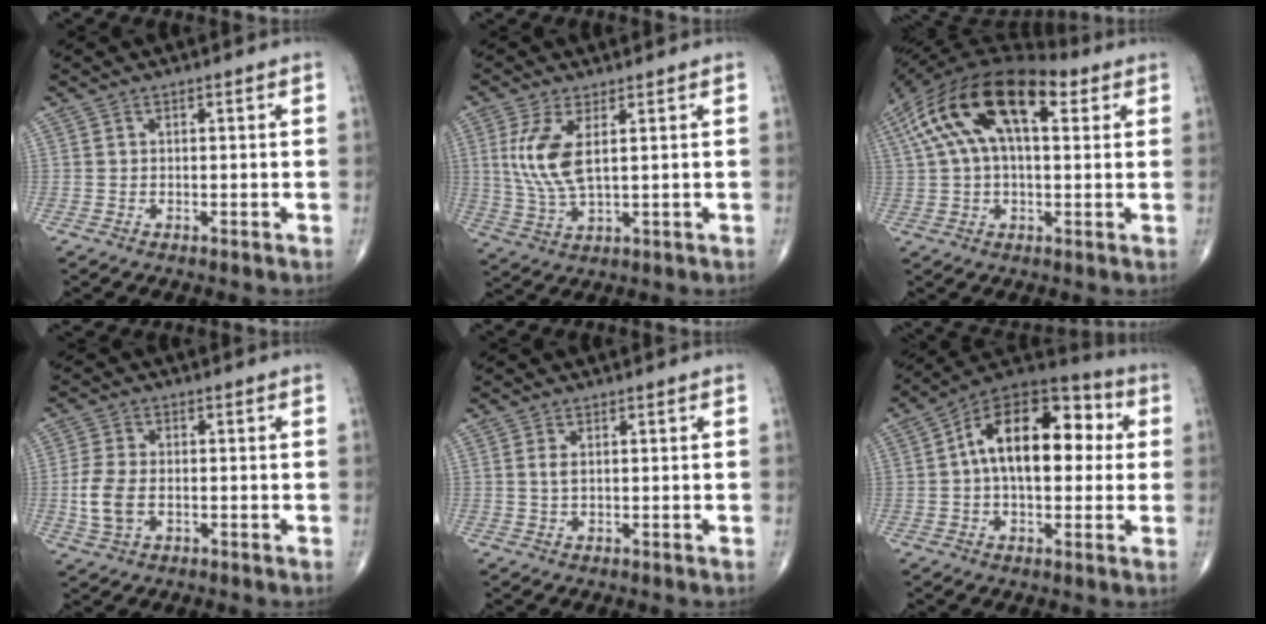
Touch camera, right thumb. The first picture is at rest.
{"total": 8.5, "force": [2.1, 3.0, 7.7], "torque": [-0.180, -0.013, 0.050]}
{"total": 19.4, "force": [6.4, 9.2, 15.9], "torque": [-0.309, 0.041, 0.102]}
{"total": 6.5, "force": [-1.1, 4.0, 5.1], "torque": [-0.115, 0.004, -0.023]}
{"total": 1.2, "force": [0.3, 0.4, 1.1], "torque": [-0.030, 0.002, 0.009]}
{"total": 18.6, "force": [2.4, 10.4, 15.2], "torque": [-0.211, 0.041, 0.026]}